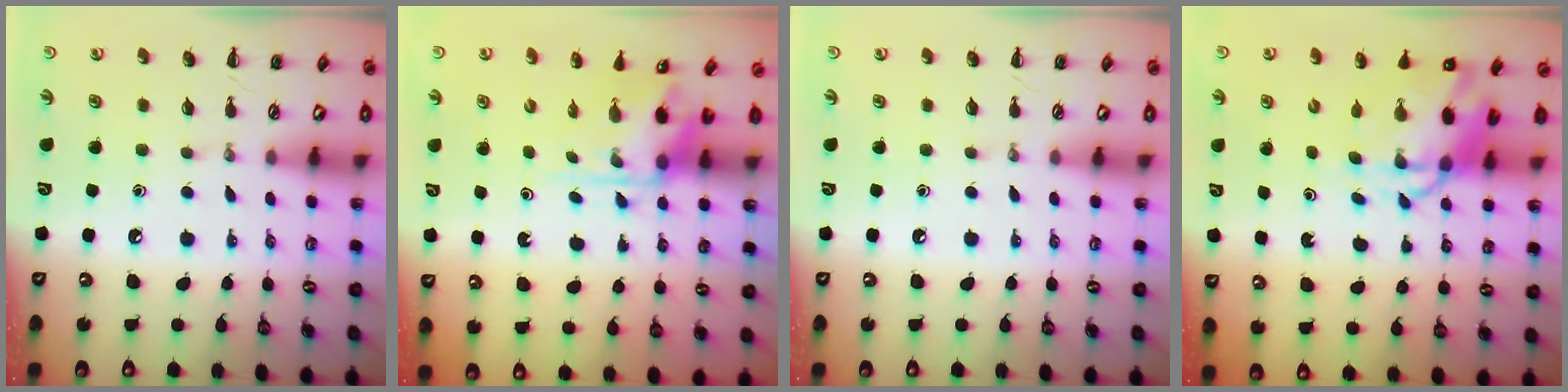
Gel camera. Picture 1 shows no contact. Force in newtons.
{"total": 4.6, "press": 4.6, "slide": 0.5}
{"total": 0.0}
{"total": 6.9, "press": 6.7, "slide": 1.8}